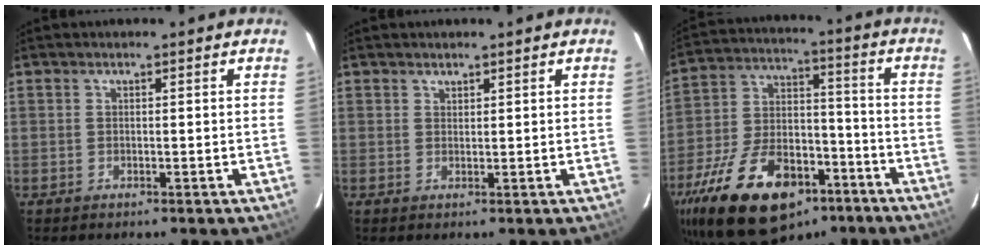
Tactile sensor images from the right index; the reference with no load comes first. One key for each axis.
{"total": 1.0, "fx": 0.8, "fy": 0.5, "fz": -0.1, "tx": 0.003, "ty": 0.000, "tz": 0.016}
{"total": 26.2, "fx": -15.8, "fy": 13.9, "fz": 15.6, "tx": -0.323, "ty": -0.010, "tz": -0.245}